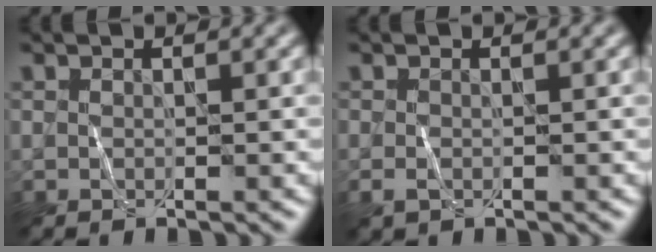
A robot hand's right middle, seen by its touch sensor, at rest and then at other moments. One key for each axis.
{"total": 1.3, "fx": -0.4, "fy": 0.9, "fz": 0.9, "tx": -0.023, "ty": -0.002, "tz": -0.009}